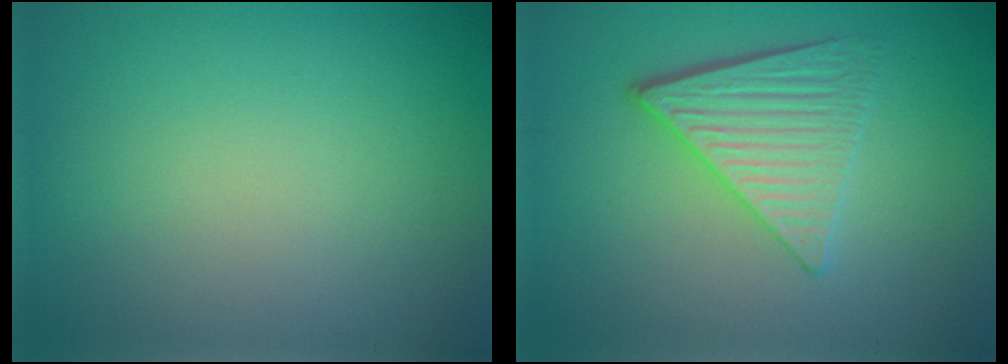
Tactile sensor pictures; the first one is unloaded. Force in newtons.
{"total": 4.1, "press": 3.5, "slide": 2.1}